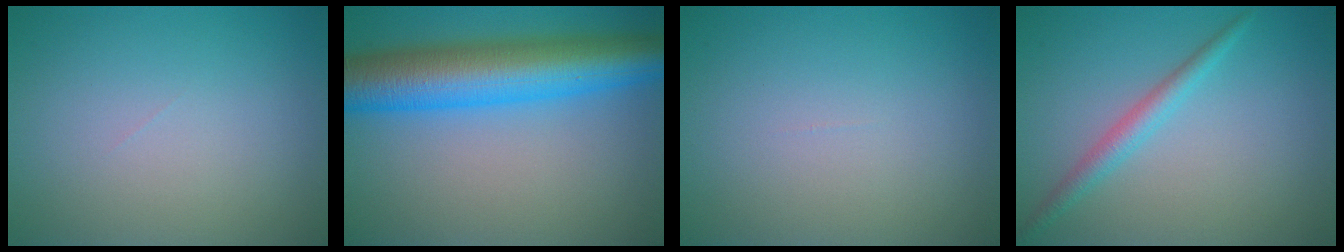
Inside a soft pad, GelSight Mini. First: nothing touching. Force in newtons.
{"total": 10.6, "press": 10.6, "slide": 0.3}
{"total": 0.0}
{"total": 2.1, "press": 2.1, "slide": 0.1}